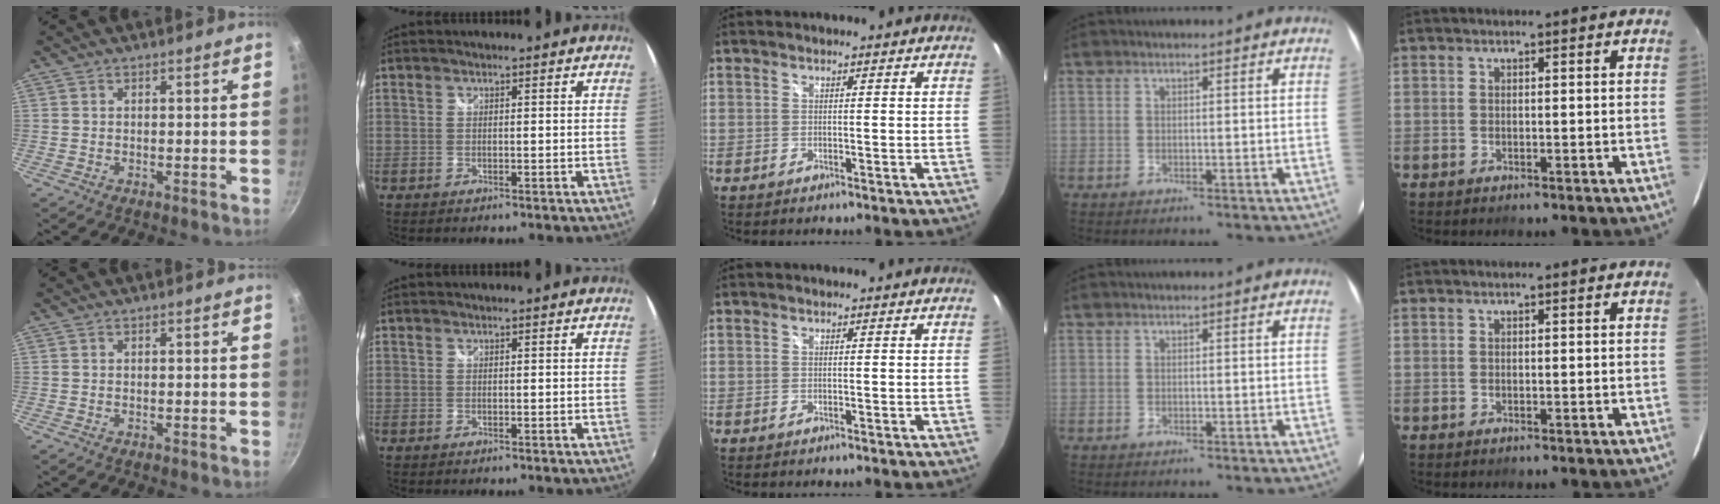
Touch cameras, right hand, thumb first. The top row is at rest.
{}